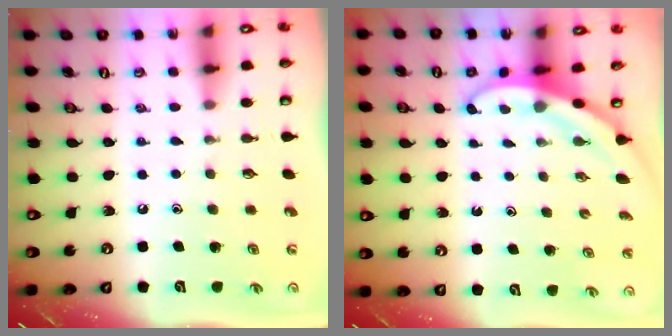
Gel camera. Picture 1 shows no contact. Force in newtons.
{"total": 3.2, "press": 3.2, "slide": 0.2}